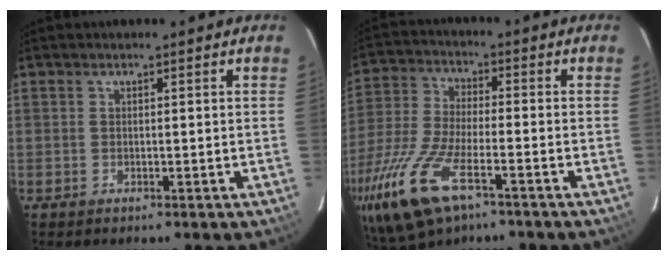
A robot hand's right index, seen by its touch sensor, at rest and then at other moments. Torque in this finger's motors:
{"motor_torque": [1.42, -0.72, 0.59, 0.21]}